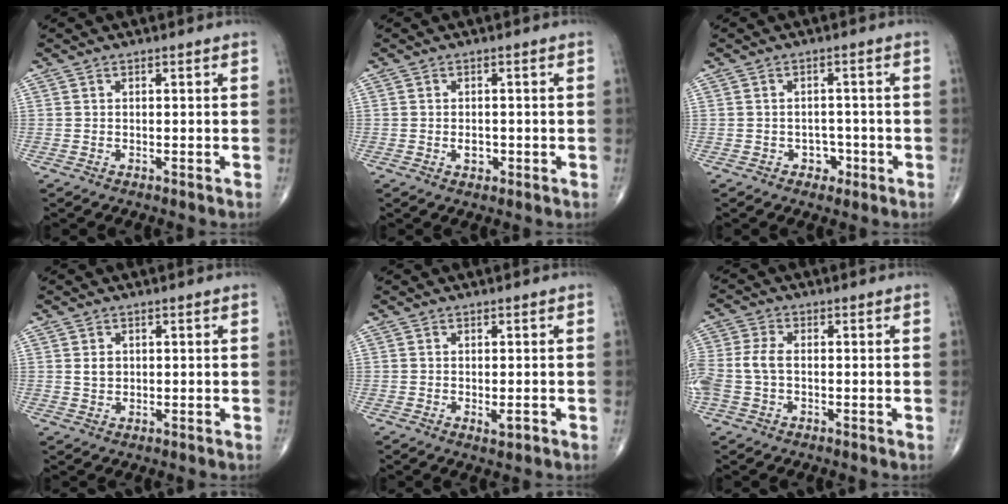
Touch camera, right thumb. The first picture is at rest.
{"total": 2.1, "force": [-0.5, 1.4, 1.4], "torque": [-0.018, 0.002, -0.004]}
{"total": 2.9, "force": [-1.2, 2.3, 1.2], "torque": [0.002, 0.011, -0.016]}
{"total": 2.2, "force": [0.5, 1.7, 1.3], "torque": [-0.015, -0.003, 0.012]}
{"total": 1.8, "force": [-0.6, 0.7, 1.6], "torque": [-0.022, -0.003, -0.007]}
{"total": 6.6, "force": [-0.7, 4.1, 5.1], "torque": [-0.135, 0.015, -0.016]}